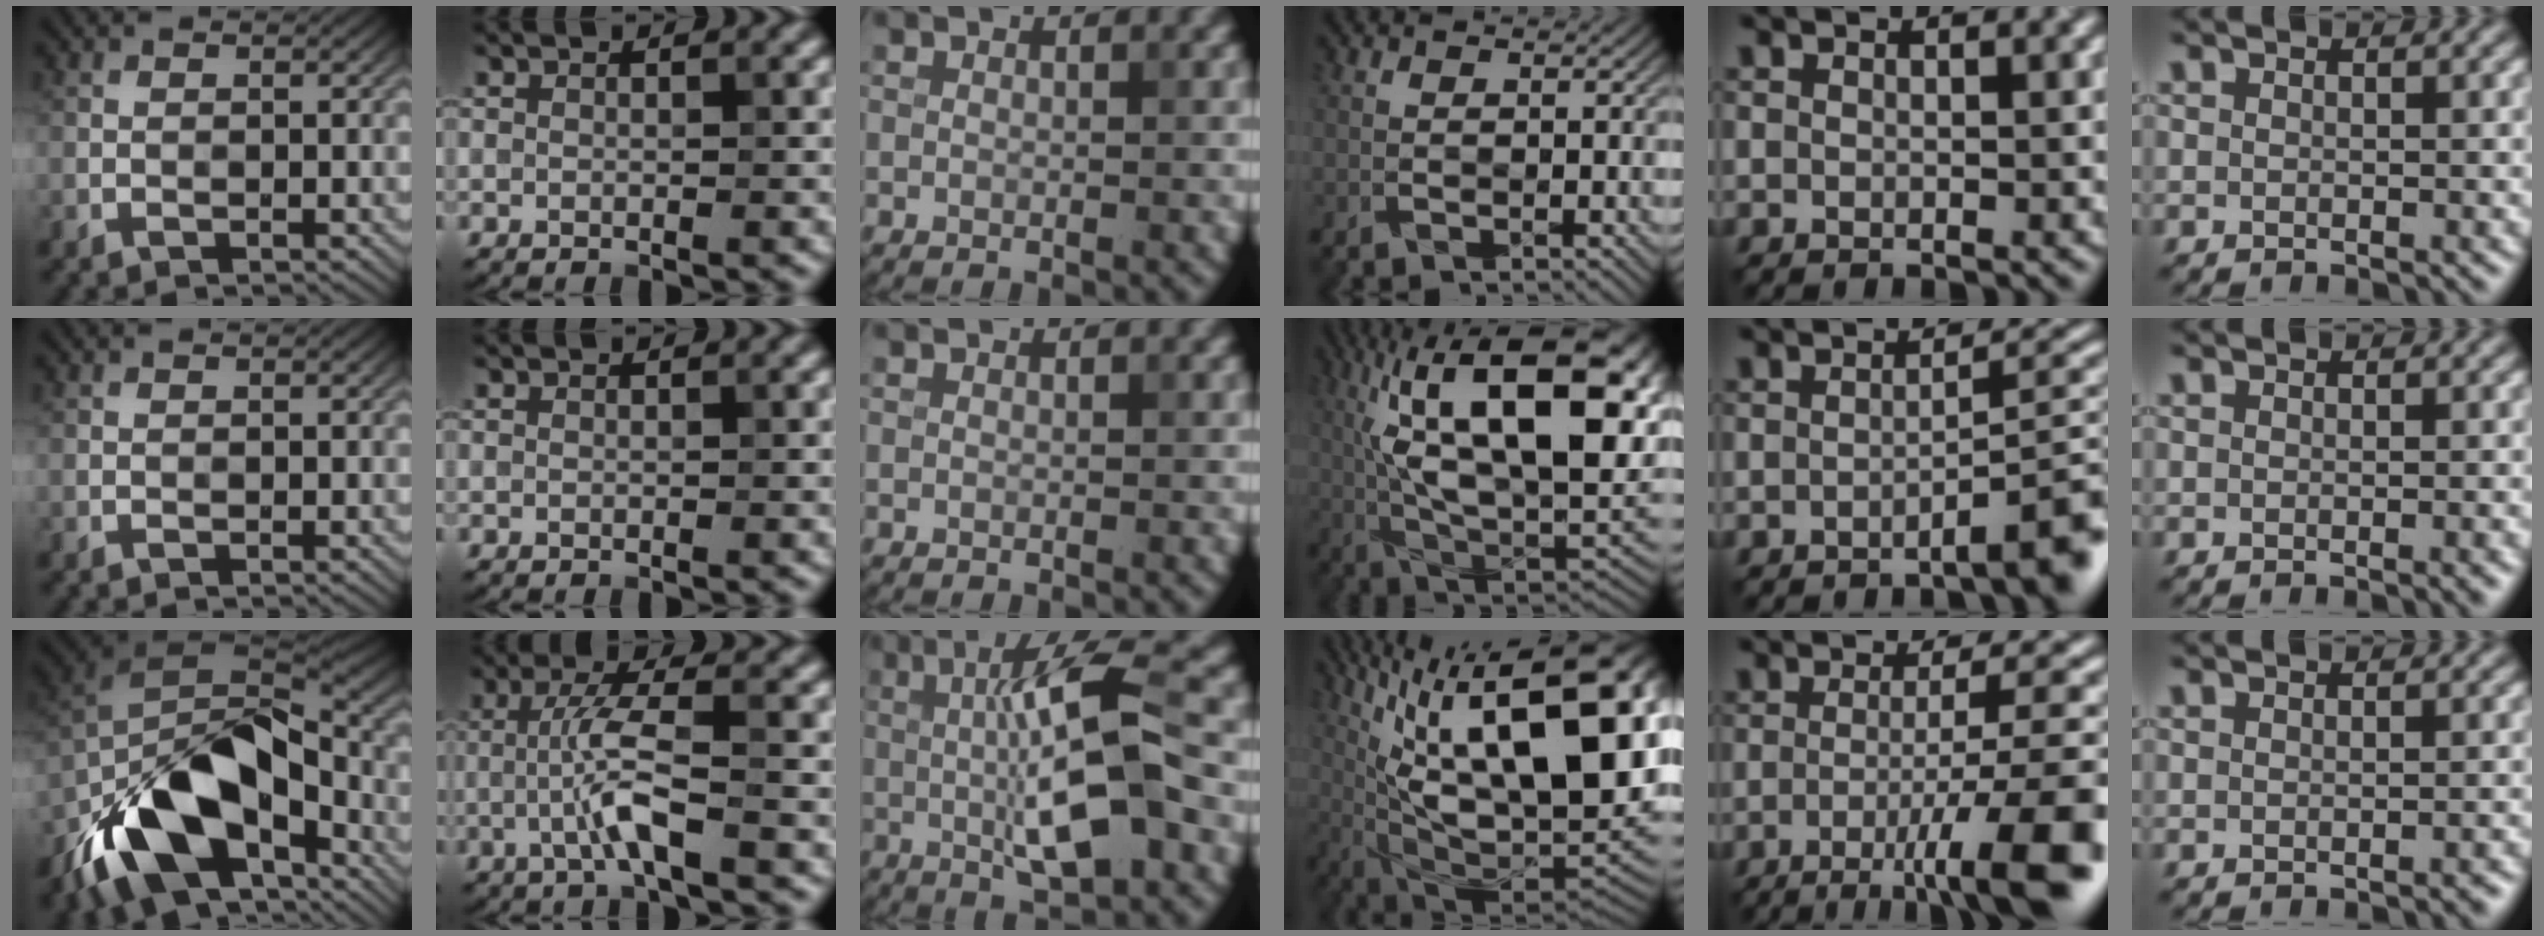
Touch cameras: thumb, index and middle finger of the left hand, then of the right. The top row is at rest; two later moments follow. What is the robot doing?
{"motion": "wrap", "object": "ethernet cable"}